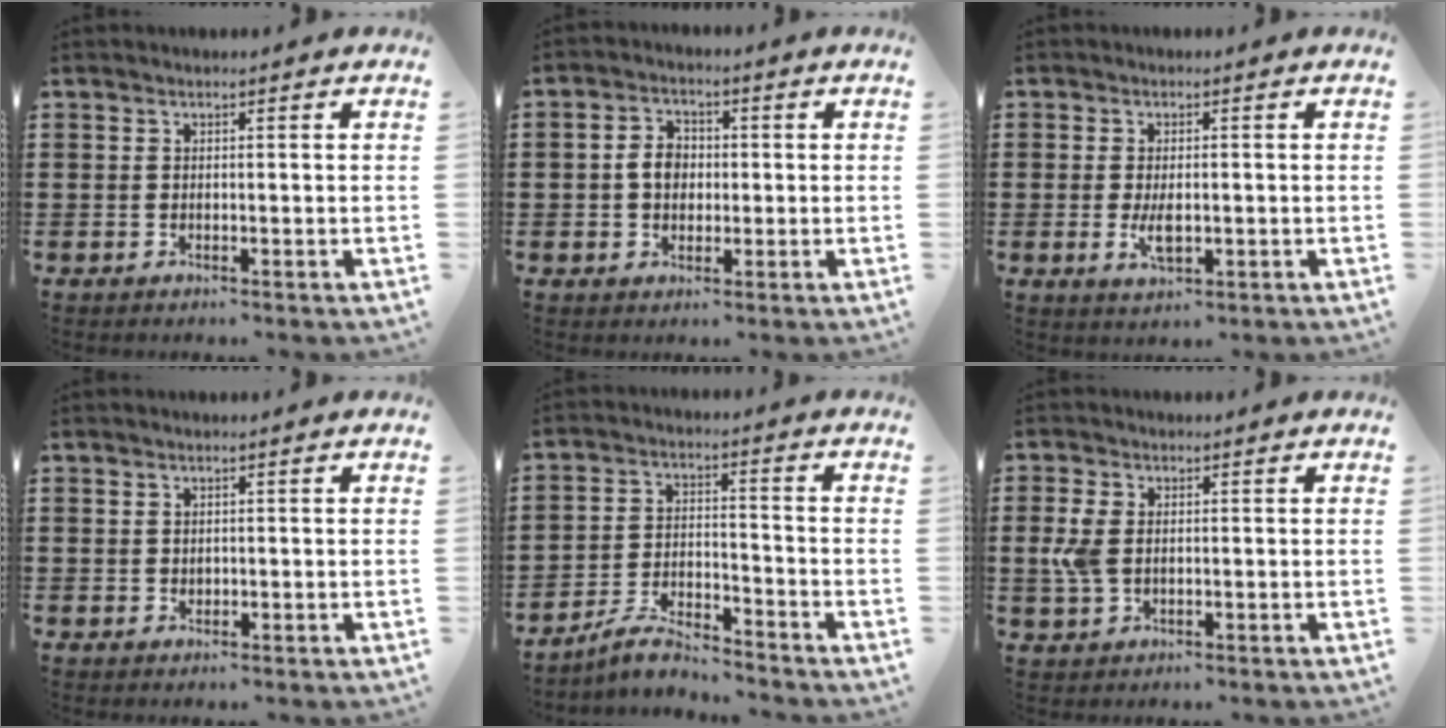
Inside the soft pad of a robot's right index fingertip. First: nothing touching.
{"total": 4.3, "force": [-0.2, 3.3, 2.7], "torque": [-0.067, 0.009, -0.009]}
{"total": 3.5, "force": [-0.4, 1.6, 3.0], "torque": [-0.071, -0.005, -0.010]}
{"total": 0.7, "force": [0.3, 0.6, 0.2], "torque": [-0.006, 0.004, 0.006]}
{"total": 5.3, "force": [-5.0, 0.7, 1.7], "torque": [-0.042, 0.005, -0.099]}
{"total": 3.7, "force": [0.0, 2.5, 2.7], "torque": [-0.081, -0.002, -0.008]}